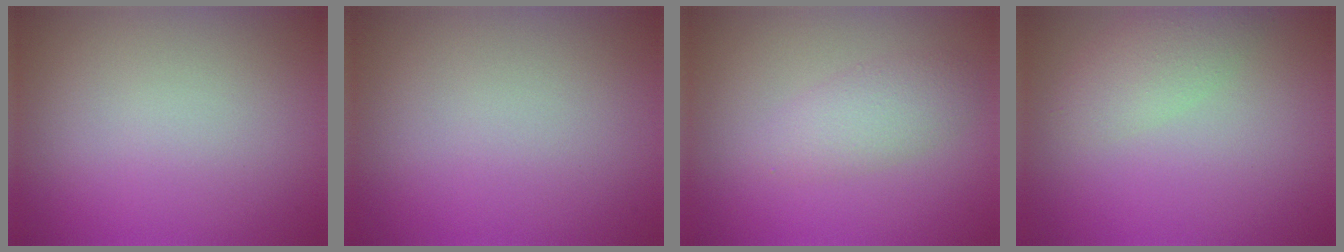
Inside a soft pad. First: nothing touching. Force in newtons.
{"total": 0.0}
{"total": 2.4, "press": 2.4, "slide": 0.1}
{"total": 2.8, "press": 2.8, "slide": 0.1}